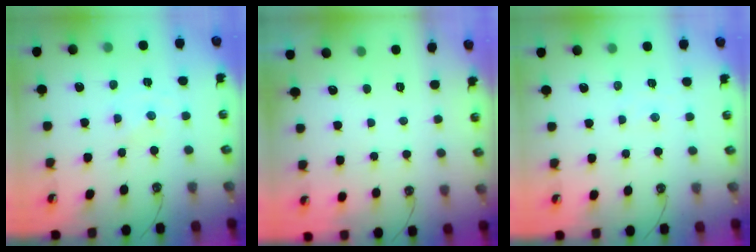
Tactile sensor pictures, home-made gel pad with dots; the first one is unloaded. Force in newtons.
{"total": 0.0}
{"total": 2.3, "press": 2.3, "slide": 0.3}